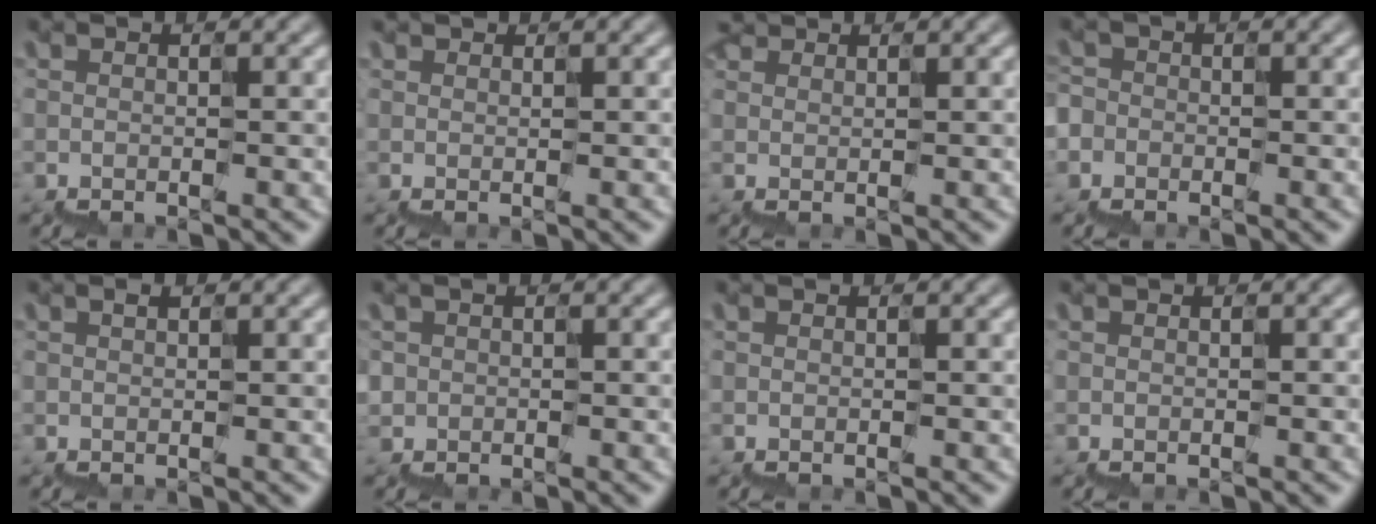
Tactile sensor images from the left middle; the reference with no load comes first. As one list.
[{"total": 0.0}, {"total": 1.2, "force": [0.3, 0.8, 0.9], "torque": [-0.011, 0.008, 0.003]}, {"total": 1.8, "force": [-1.2, 1.2, -0.3], "torque": [0.013, 0.008, -0.028]}, {"total": 0.5, "force": [0.4, 0.0, 0.3], "torque": [-0.003, 0.002, 0.005]}, {"total": 1.1, "force": [-0.4, 1.0, -0.2], "torque": [0.012, 0.004, -0.006]}, {"total": 0.0}, {"total": 0.0}]